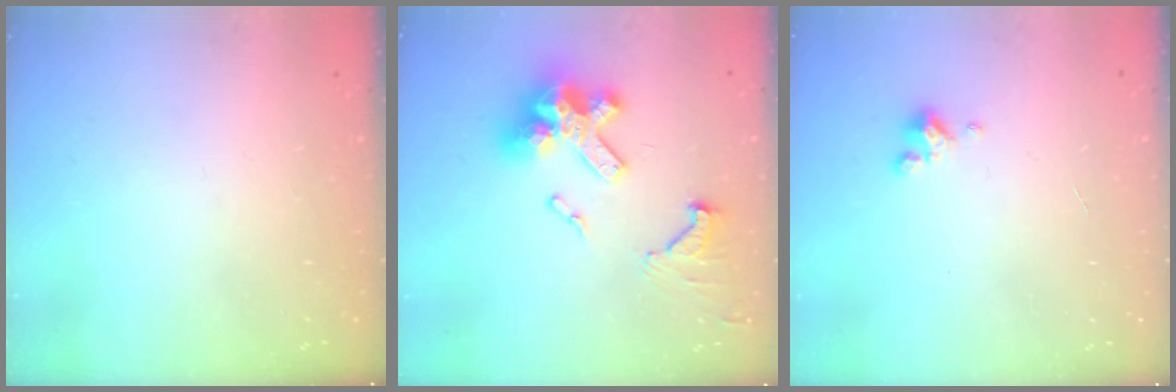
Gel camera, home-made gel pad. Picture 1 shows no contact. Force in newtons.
{"total": 16.1, "press": 16.1, "slide": 1.1}
{"total": 2.5, "press": 2.5, "slide": 0.3}